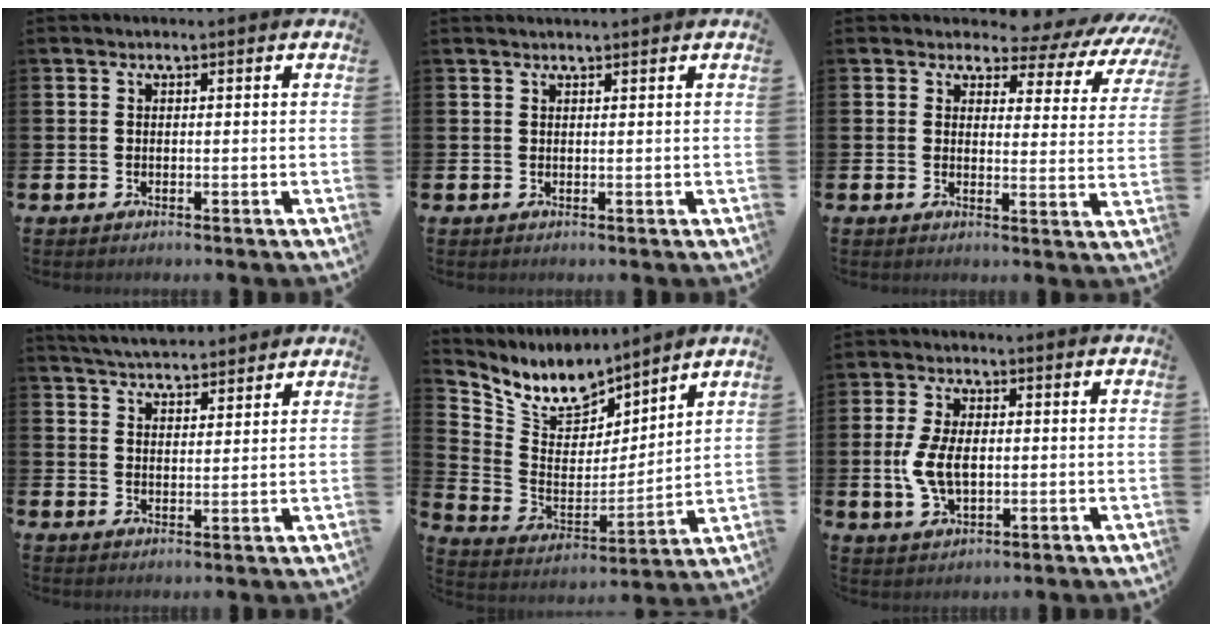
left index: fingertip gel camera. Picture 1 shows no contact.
{"total": 0.8, "force": [0.8, -0.1, 0.1], "torque": [0.005, -0.004, 0.014]}
{"total": 3.6, "force": [2.8, 2.1, 0.8], "torque": [-0.012, -0.037, 0.036]}
{"total": 4.9, "force": [4.8, 0.4, 0.3], "torque": [-0.012, -0.031, 0.085]}
{"total": 8.8, "force": [8.2, 3.0, 1.4], "torque": [-0.077, -0.065, 0.148]}
{"total": 6.2, "force": [0.0, 3.6, 5.0], "torque": [-0.101, -0.001, -0.008]}